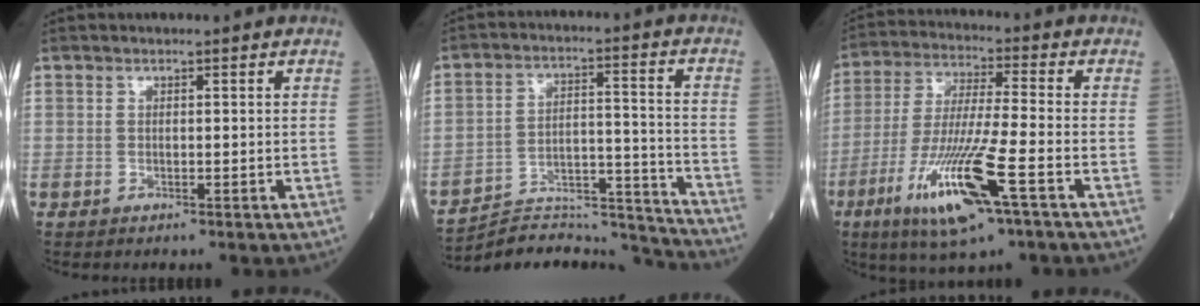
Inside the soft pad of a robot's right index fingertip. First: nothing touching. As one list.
[{"total": 19.4, "force": [-19.3, 0.7, 1.5], "torque": [-0.021, 0.052, -0.287]}, {"total": 15.0, "force": [-6.7, 1.0, 13.4], "torque": [-0.275, -0.028, -0.119]}]